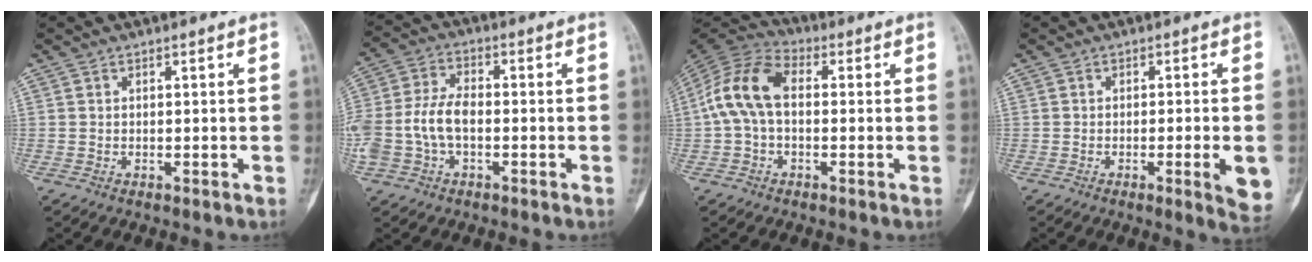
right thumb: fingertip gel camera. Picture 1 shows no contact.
{"total": 9.8, "force": [-1.7, 5.9, 7.6], "torque": [-0.172, 0.030, -0.034]}
{"total": 11.4, "force": [0.3, 7.1, 8.9], "torque": [-0.179, 0.032, -0.005]}
{"total": 6.5, "force": [-1.8, 1.0, 6.1], "torque": [-0.082, -0.008, -0.023]}